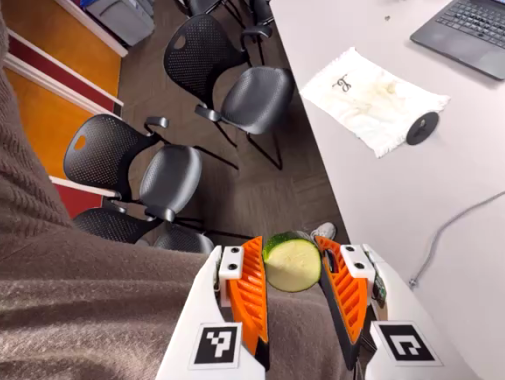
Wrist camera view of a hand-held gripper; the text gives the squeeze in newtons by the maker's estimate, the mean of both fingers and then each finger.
{"total": 11.0, "left": 10.9, "right": 11.1}